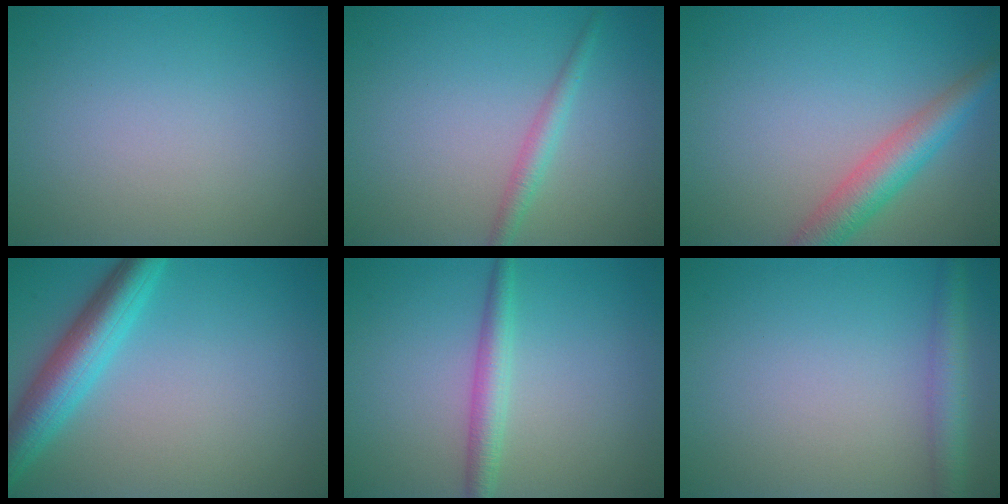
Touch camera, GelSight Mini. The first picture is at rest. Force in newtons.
{"total": 1.7, "press": 1.7, "slide": 0.0}
{"total": 4.4, "press": 4.4, "slide": 0.1}
{"total": 5.3, "press": 5.3, "slide": 0.2}
{"total": 2.5, "press": 2.5, "slide": 0.1}
{"total": 3.0, "press": 3.0, "slide": 0.1}